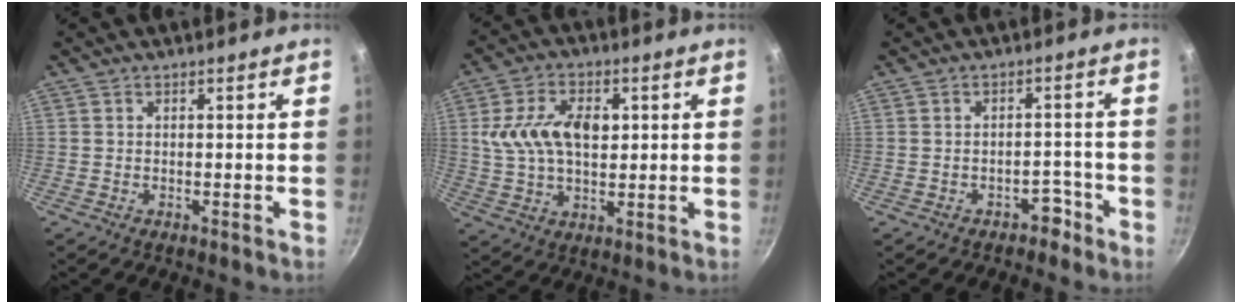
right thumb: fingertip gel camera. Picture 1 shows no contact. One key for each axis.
{"total": 12.1, "fx": 2.1, "fy": 7.7, "fz": 9.2, "tx": -0.150, "ty": 0.006, "tz": 0.031}
{"total": 3.3, "fx": -2.3, "fy": 2.1, "fz": 1.2, "tx": 0.013, "ty": 0.036, "tz": -0.017}